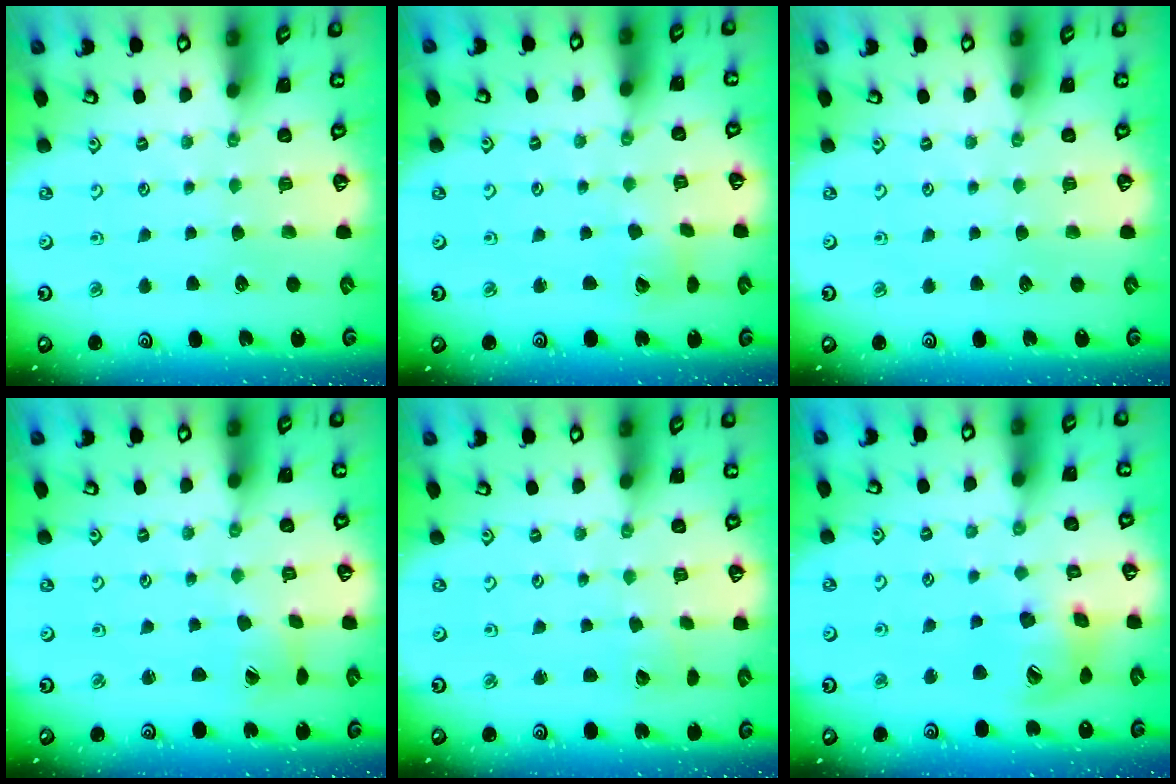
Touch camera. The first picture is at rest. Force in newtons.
{"total": 3.6, "press": 3.6, "slide": 0.3}
{"total": 0.0}
{"total": 2.6, "press": 2.6, "slide": 0.3}
{"total": 2.4, "press": 2.4, "slide": 0.2}
{"total": 15.1, "press": 14.9, "slide": 2.4}